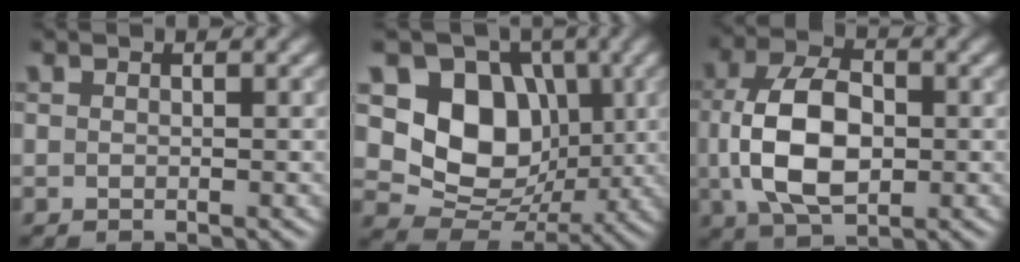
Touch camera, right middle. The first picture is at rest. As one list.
[{"total": 9.1, "force": [1.8, 7.3, 5.1], "torque": [-0.089, -0.018, 0.026]}, {"total": 8.6, "force": [-0.3, 5.2, 6.8], "torque": [-0.146, 0.000, -0.007]}]